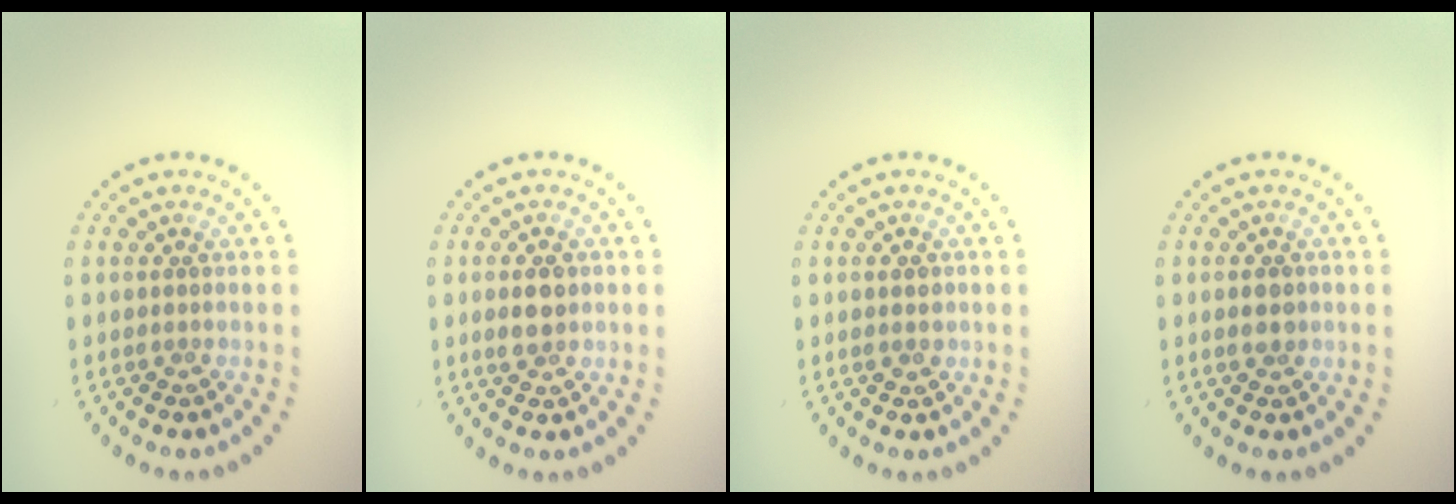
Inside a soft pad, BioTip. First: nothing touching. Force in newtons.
{"total": 2.1, "press": 2.1, "slide": 0.2}
{"total": 1.0, "press": 1.0, "slide": 0.3}
{"total": 1.6, "press": 1.5, "slide": 0.4}